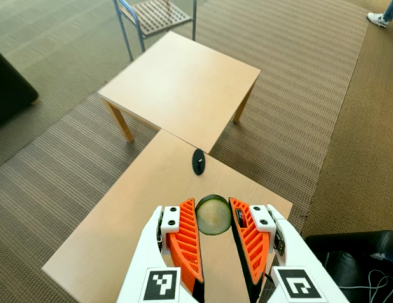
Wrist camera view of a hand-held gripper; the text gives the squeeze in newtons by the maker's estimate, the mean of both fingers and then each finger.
{"total": 7.6, "left": 7.9, "right": 7.3}